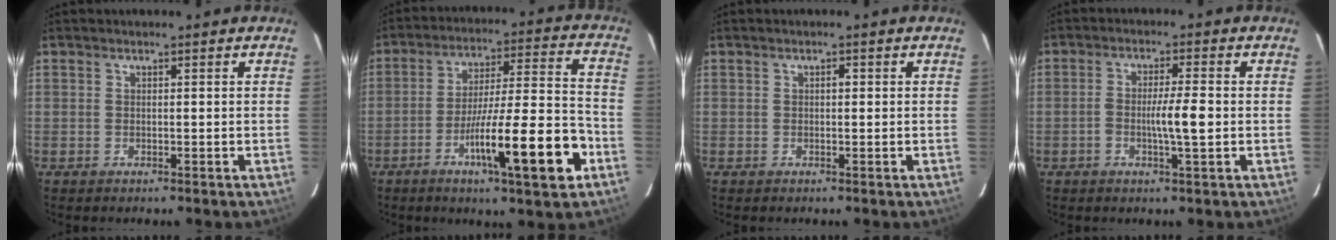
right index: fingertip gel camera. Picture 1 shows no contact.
{"total": 16.6, "force": [-7.2, 0.8, 15.0], "torque": [-0.238, -0.002, -0.111]}
{"total": 0.7, "force": [0.1, 0.3, 0.6], "torque": [-0.009, 0.003, 0.000]}
{"total": 5.1, "force": [-0.9, 0.2, 5.0], "torque": [-0.089, 0.001, -0.015]}